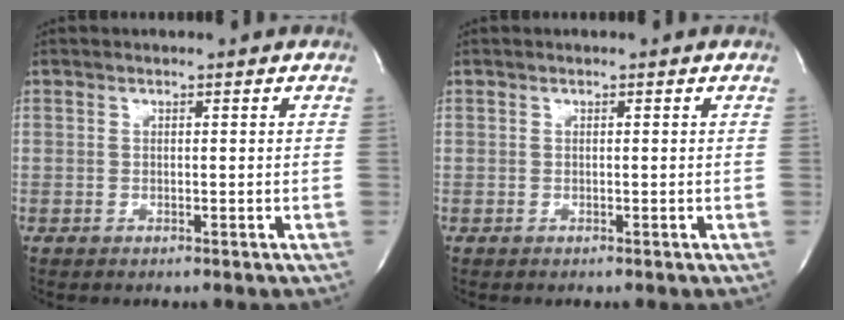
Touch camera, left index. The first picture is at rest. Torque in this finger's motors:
{"motor_torque": [-0.04, -0.04, 0.02, 0.00]}